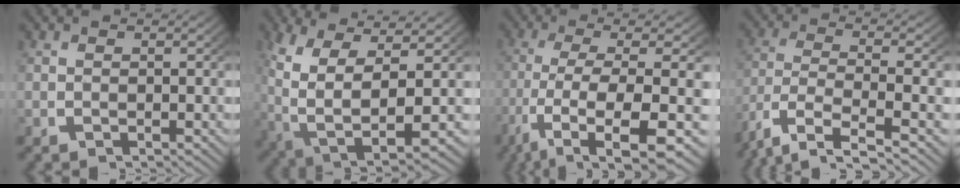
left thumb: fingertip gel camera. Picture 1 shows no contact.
{"total": 11.9, "force": [-0.4, 7.0, 9.6], "torque": [-0.211, -0.049, 0.022]}
{"total": 12.5, "force": [-3.8, 6.0, 10.3], "torque": [-0.221, -0.053, -0.024]}
{"total": 8.6, "force": [-2.9, 4.7, 6.6], "torque": [-0.166, -0.036, -0.023]}